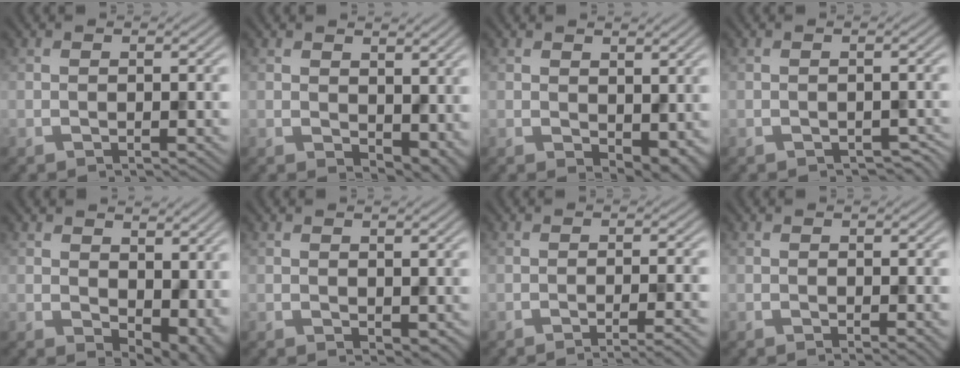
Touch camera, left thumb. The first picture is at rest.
{"total": 6.2, "force": [1.5, 4.2, 4.3], "torque": [-0.076, -0.025, 0.042]}
{"total": 4.0, "force": [0.6, 2.6, 3.1], "torque": [-0.049, -0.014, 0.016]}
{"total": 1.5, "force": [-1.2, 0.9, 0.6], "torque": [-0.010, -0.012, -0.012]}
{"total": 8.3, "force": [1.3, 5.5, 6.1], "torque": [-0.096, -0.025, 0.037]}
{"total": 1.4, "force": [0.5, 1.0, 0.9], "torque": [-0.016, -0.007, 0.013]}
{"total": 3.7, "force": [-2.1, 0.5, 2.9], "torque": [-0.036, 0.008, -0.045]}
{"total": 1.0, "force": [-0.1, 0.1, 1.0], "torque": [-0.013, -0.006, -0.004]}